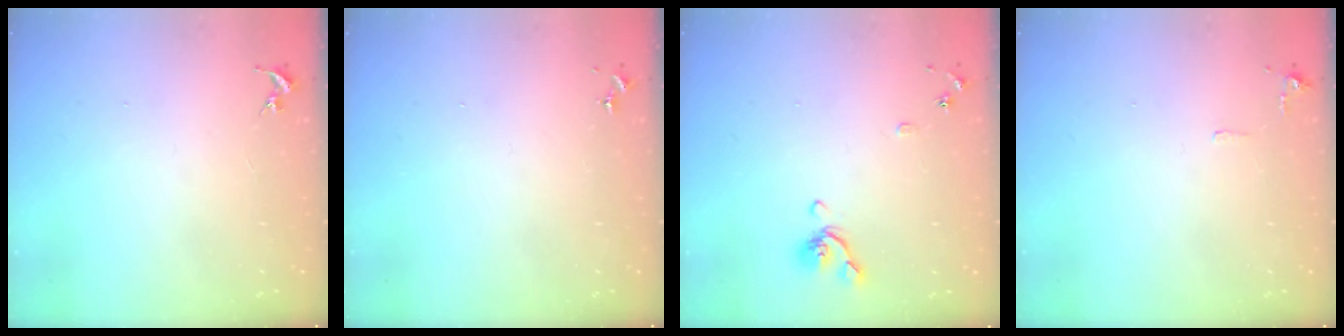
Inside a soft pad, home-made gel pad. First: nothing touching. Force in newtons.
{"total": 0.0}
{"total": 7.9, "press": 7.7, "slide": 1.4}
{"total": 5.0, "press": 5.0, "slide": 0.8}